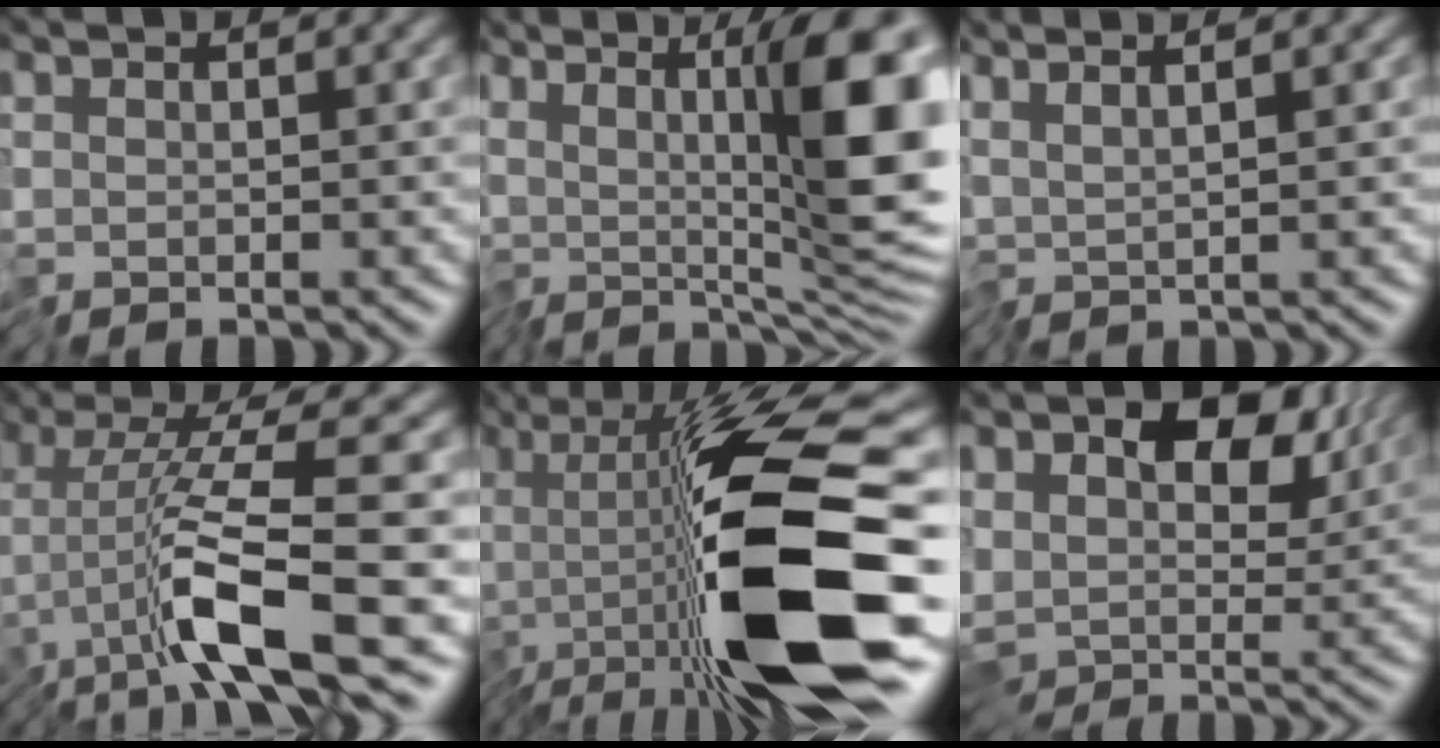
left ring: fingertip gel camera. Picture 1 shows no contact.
{"total": 12.5, "force": [2.5, 4.2, 11.5], "torque": [-0.188, -0.003, 0.037]}
{"total": 1.8, "force": [1.0, -0.2, 1.5], "torque": [-0.032, 0.009, 0.017]}
{"total": 8.3, "force": [-3.9, 0.2, 7.3], "torque": [-0.120, 0.010, -0.078]}
{"total": 14.2, "force": [-4.9, 2.9, 13.0], "torque": [-0.213, 0.002, -0.095]}
{"total": 12.7, "force": [3.5, 8.4, 8.8], "torque": [-0.151, -0.010, 0.070]}